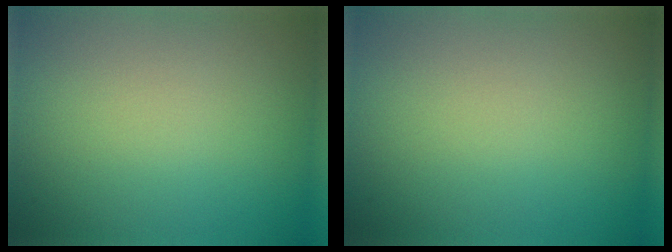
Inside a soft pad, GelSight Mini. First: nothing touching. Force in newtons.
{"total": 0.0}